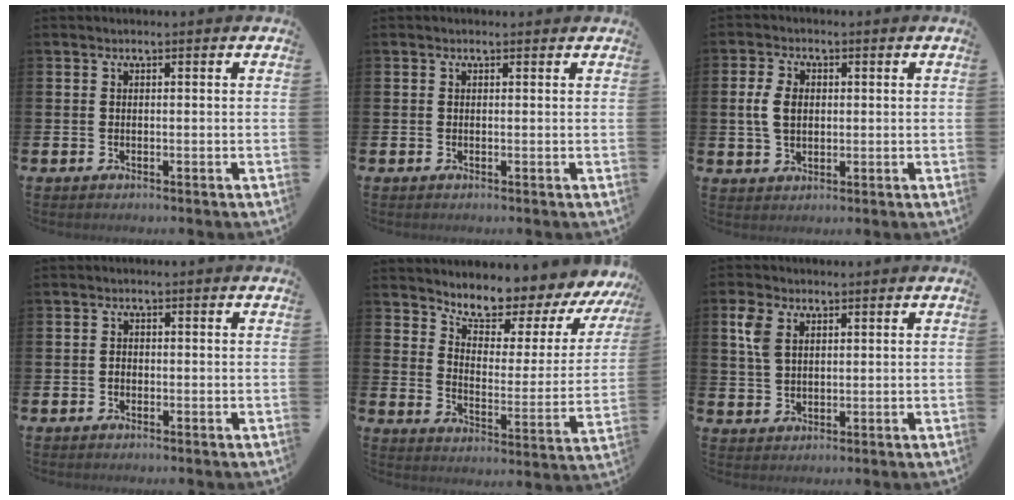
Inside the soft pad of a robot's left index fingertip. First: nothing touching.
{"total": 0.0}
{"total": 4.7, "force": [0.9, 3.2, 3.3], "torque": [-0.059, 0.009, 0.012]}
{"total": 0.9, "force": [-0.4, 0.7, 0.4], "torque": [0.001, -0.001, -0.010]}
{"total": 6.8, "force": [6.6, 1.3, 1.5], "torque": [-0.066, -0.059, 0.108]}
{"total": 4.7, "force": [2.5, 2.9, 2.7], "torque": [-0.052, 0.007, 0.042]}